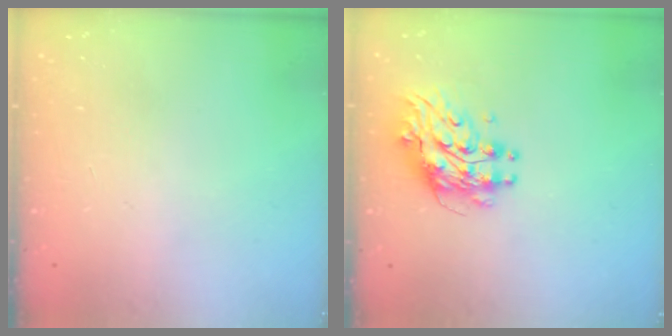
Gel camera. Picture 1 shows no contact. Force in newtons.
{"total": 9.4, "press": 9.3, "slide": 0.9}